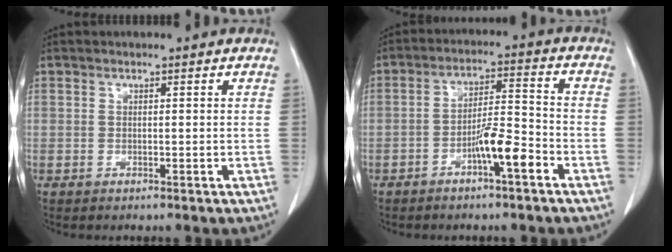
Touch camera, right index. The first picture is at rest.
{"total": 6.9, "force": [-3.5, 0.8, 5.9], "torque": [-0.106, 0.010, -0.059]}